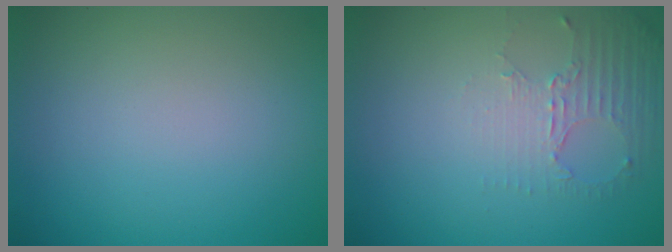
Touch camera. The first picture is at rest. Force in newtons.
{"total": 2.7, "press": 1.9, "slide": 1.9}